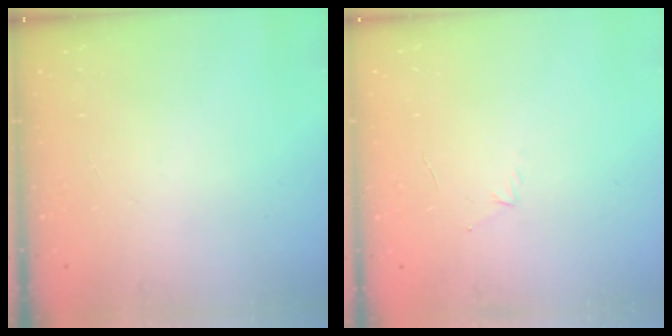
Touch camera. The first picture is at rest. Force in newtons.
{"total": 3.2, "press": 3.1, "slide": 0.8}